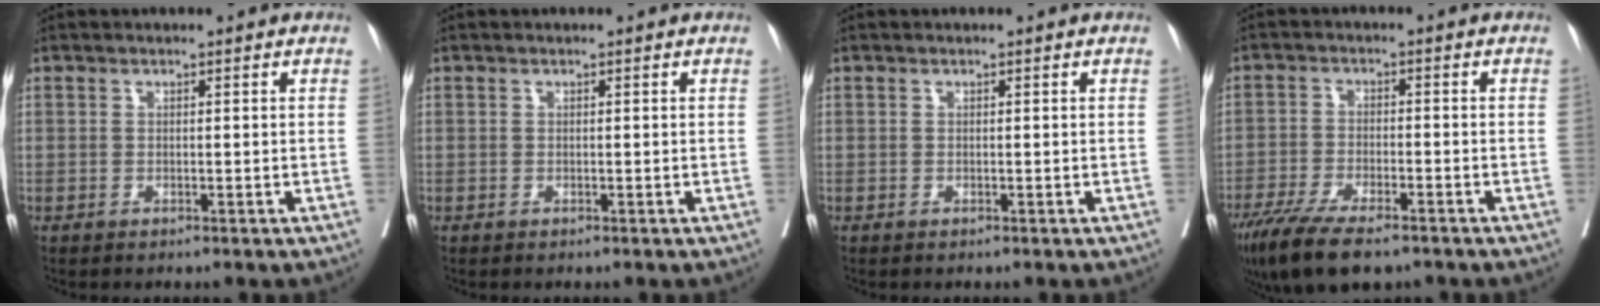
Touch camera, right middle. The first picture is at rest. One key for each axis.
{"total": 0.0}
{"total": 0.0}
{"total": 12.2, "fx": -8.9, "fy": 3.4, "fz": 7.6, "tx": -0.131, "ty": -0.024, "tz": -0.147}